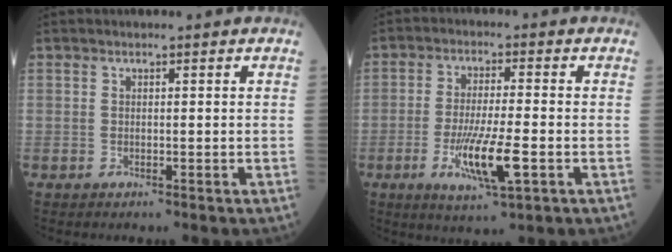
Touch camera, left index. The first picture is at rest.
{"total": 9.0, "force": [-3.0, 1.0, 8.4], "torque": [-0.161, -0.019, -0.052]}